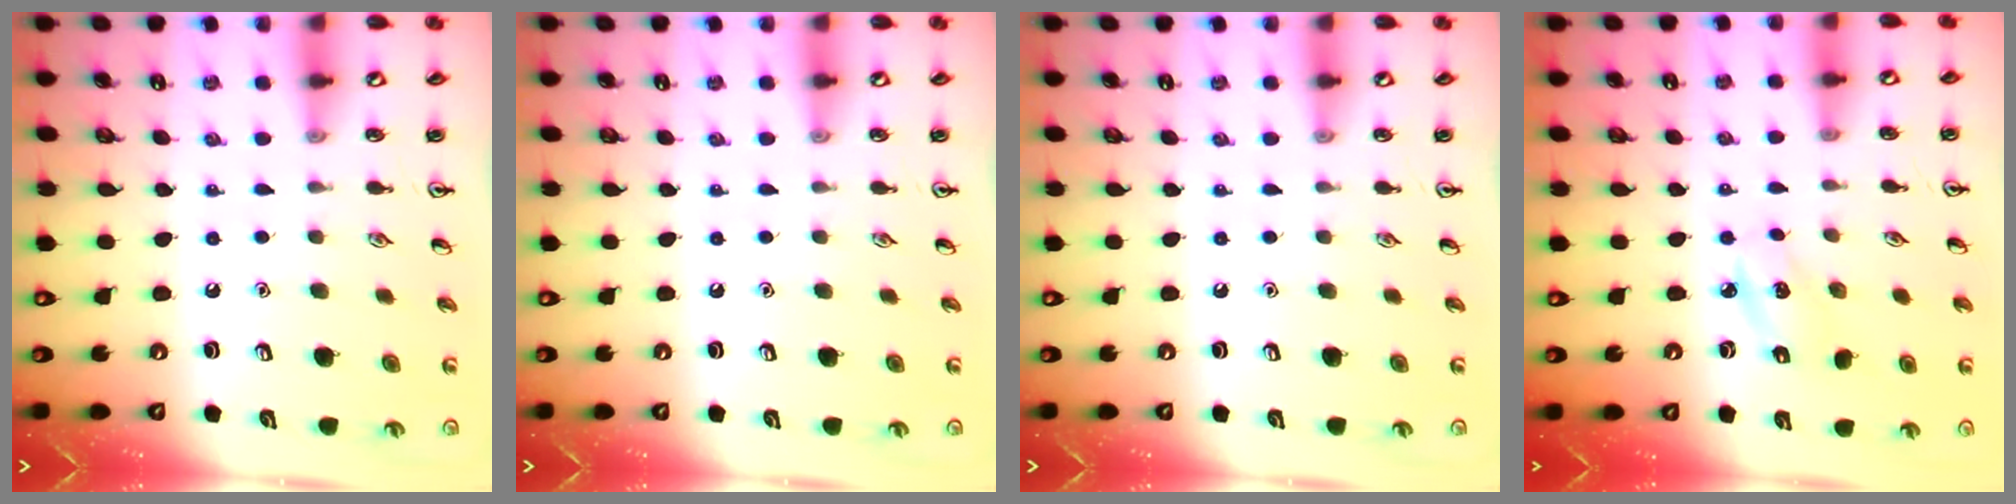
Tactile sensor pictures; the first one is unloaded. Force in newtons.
{"total": 0.0}
{"total": 0.0}
{"total": 3.0, "press": 3.0, "slide": 0.5}